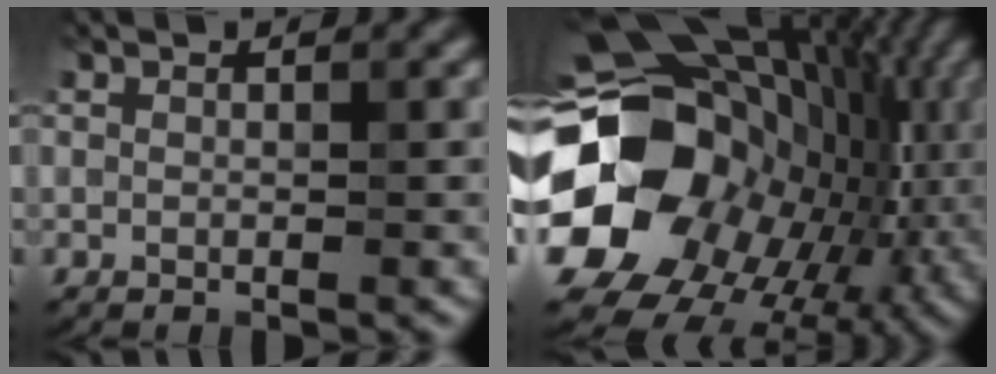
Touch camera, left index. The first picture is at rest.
{"total": 20.9, "force": [-1.4, 17.0, 12.1], "torque": [-0.229, -0.031, -0.027]}